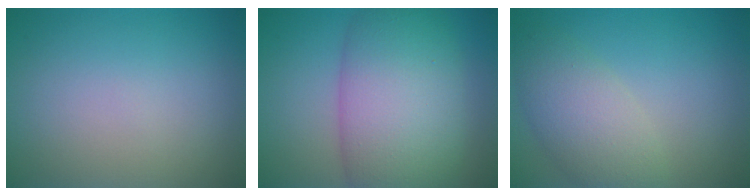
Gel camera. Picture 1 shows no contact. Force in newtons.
{"total": 11.1, "press": 11.1, "slide": 0.4}
{"total": 4.6, "press": 4.6, "slide": 0.3}